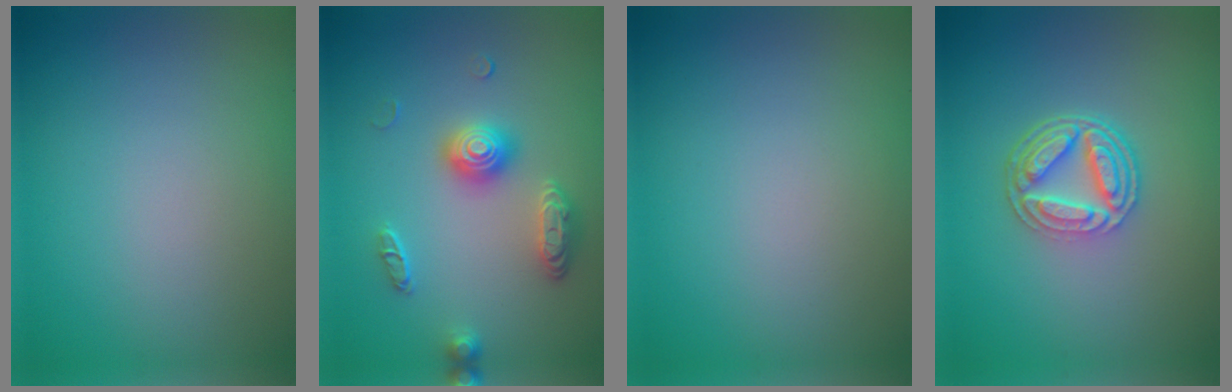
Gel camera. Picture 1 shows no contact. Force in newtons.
{"total": 3.1, "press": 2.9, "slide": 1.0}
{"total": 0.0}
{"total": 5.0, "press": 3.8, "slide": 3.3}